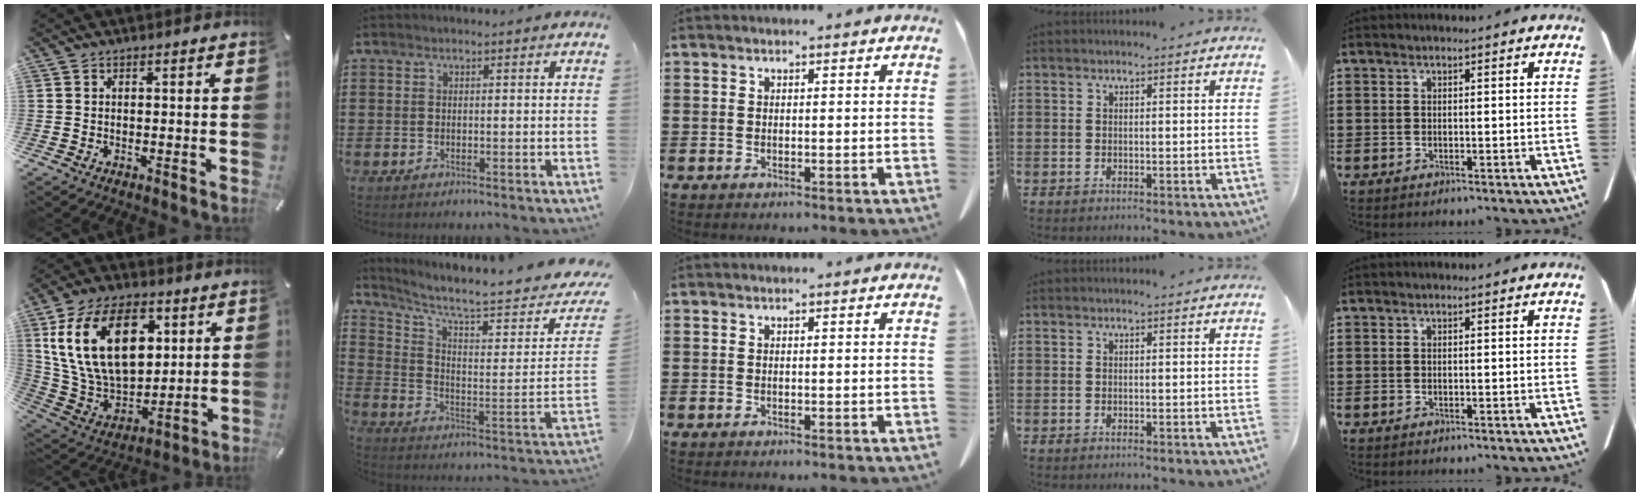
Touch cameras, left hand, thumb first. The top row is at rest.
{"thumb": {"total": 23.6, "force": [7.2, 15.3, 16.4], "torque": [-0.336, -0.013, 0.120]}, "index": {"total": 6.6, "force": [5.5, 0.2, 3.5], "torque": [-0.080, -0.056, 0.088]}}